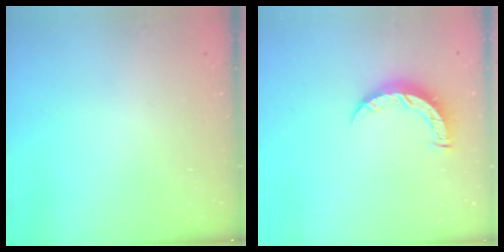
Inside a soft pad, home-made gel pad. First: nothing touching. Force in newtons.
{"total": 7.7, "press": 7.7, "slide": 0.3}